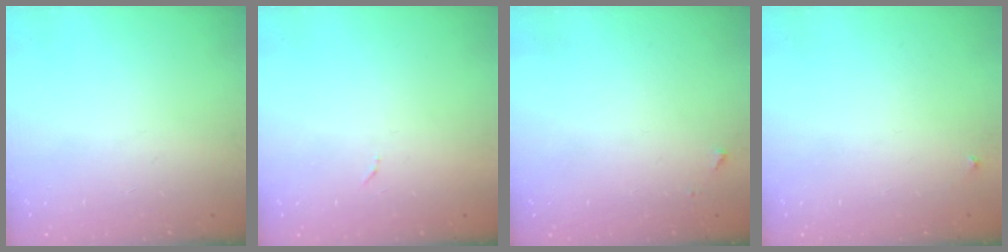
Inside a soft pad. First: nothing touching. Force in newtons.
{"total": 4.0, "press": 4.0, "slide": 0.3}
{"total": 3.5, "press": 3.5, "slide": 0.4}
{"total": 3.3, "press": 3.3, "slide": 0.5}